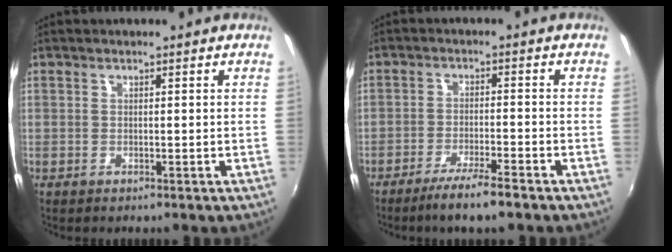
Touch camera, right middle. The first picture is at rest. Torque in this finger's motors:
{"motor_torque": [0.35, -1.79, 0.01, 0.01]}